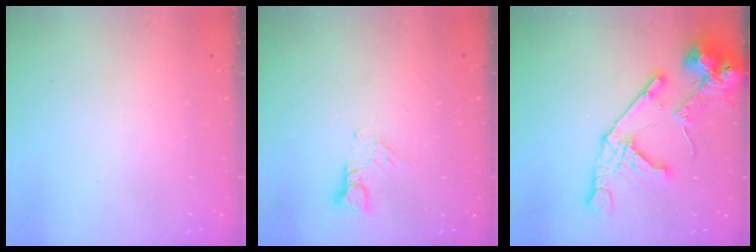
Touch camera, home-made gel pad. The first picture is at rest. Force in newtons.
{"total": 2.6, "press": 2.6, "slide": 0.3}
{"total": 18.4, "press": 18.3, "slide": 2.1}